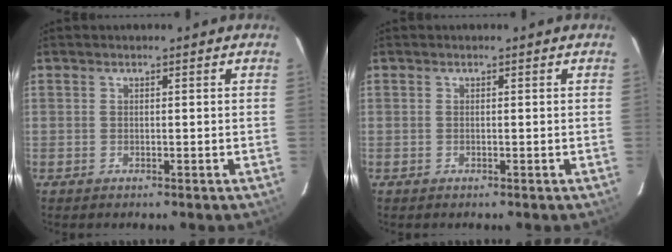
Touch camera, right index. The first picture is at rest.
{"total": 0.0}